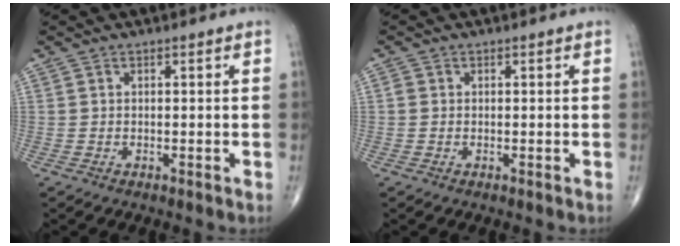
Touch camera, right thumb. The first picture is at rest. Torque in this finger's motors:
{"motor_torque": [-0.54, 0.42, -0.15, -0.21, 0.03]}